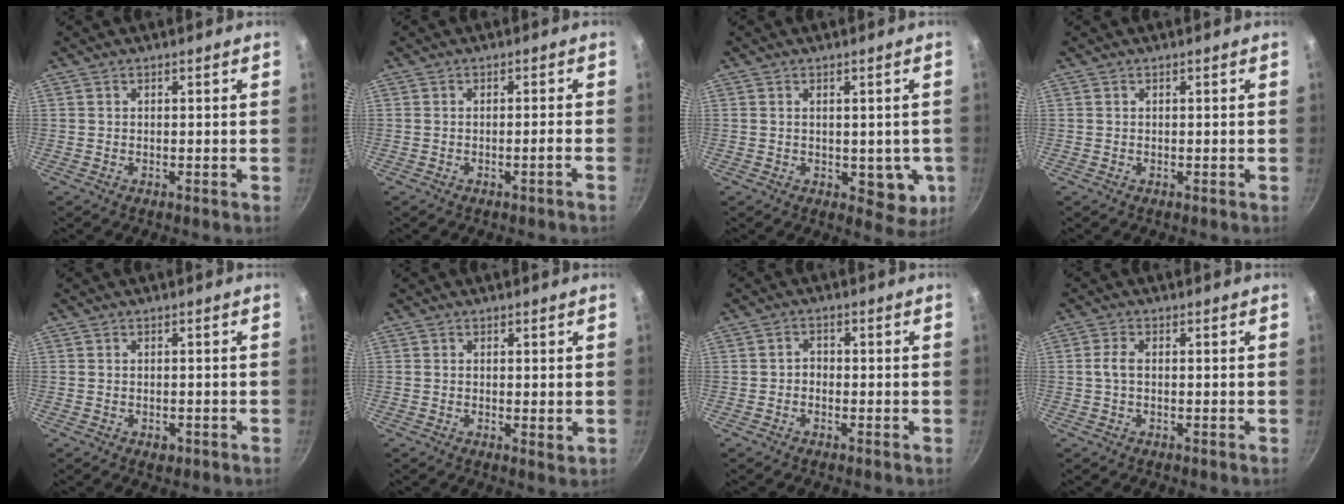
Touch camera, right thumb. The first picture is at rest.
{"total": 1.6, "force": [-0.9, -0.3, 1.3], "torque": [-0.027, 0.011, -0.012]}
{"total": 7.0, "force": [-0.7, 4.0, 5.7], "torque": [-0.044, -0.003, -0.002]}
{"total": 0.0}
{"total": 1.7, "force": [-0.8, 1.0, 1.1], "torque": [-0.018, 0.002, -0.008]}
{"total": 1.9, "force": [0.1, 0.6, 1.8], "torque": [-0.029, -0.007, 0.000]}
{"total": 1.7, "force": [-0.8, 1.3, 0.8], "torque": [-0.010, 0.013, -0.016]}
{"total": 2.6, "force": [0.0, 1.0, 2.4], "torque": [-0.062, 0.007, -0.003]}